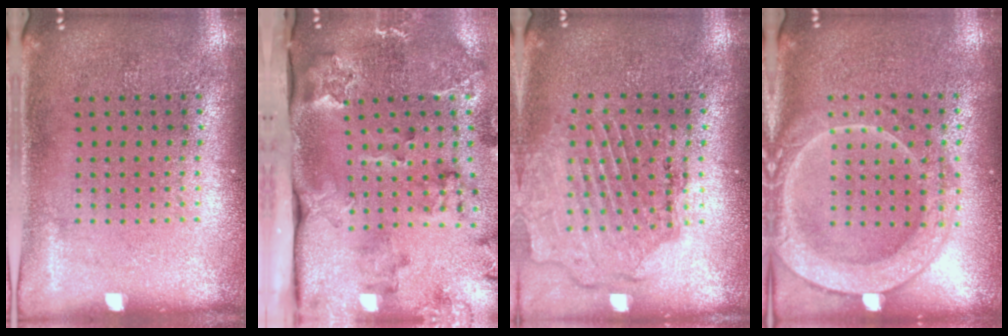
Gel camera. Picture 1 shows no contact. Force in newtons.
{"total": 3.2, "press": 2.5, "slide": 2.0}
{"total": 1.6, "press": 1.5, "slide": 0.3}
{"total": 2.0, "press": 2.0, "slide": 0.3}